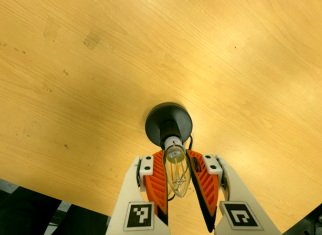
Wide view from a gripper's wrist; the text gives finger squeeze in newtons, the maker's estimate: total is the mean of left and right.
{"total": 13.8, "left": 13.9, "right": 13.7}